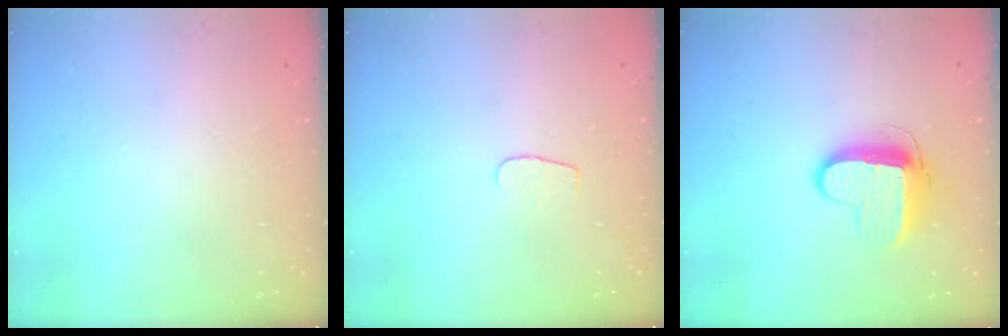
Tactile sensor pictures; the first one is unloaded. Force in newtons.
{"total": 3.2, "press": 3.2, "slide": 0.3}
{"total": 10.2, "press": 10.1, "slide": 0.8}